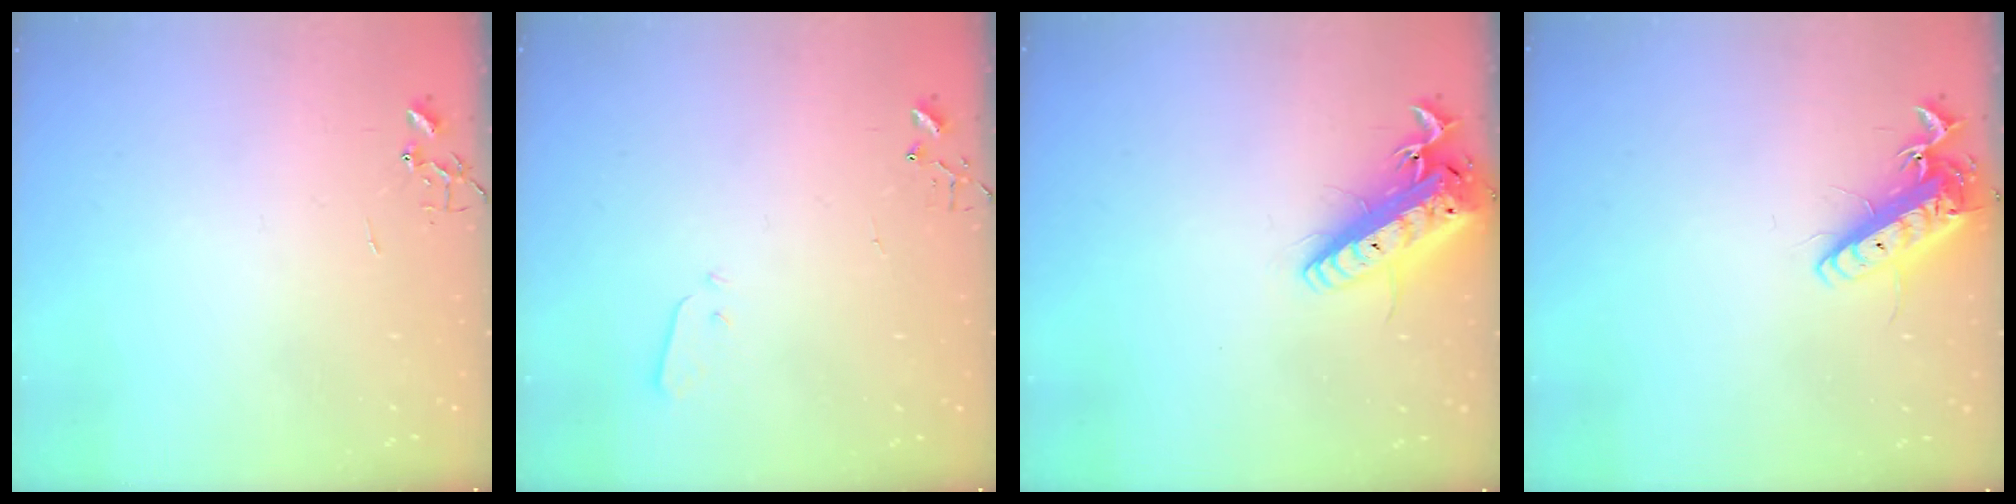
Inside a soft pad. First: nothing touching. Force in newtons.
{"total": 2.2, "press": 2.1, "slide": 0.3}
{"total": 16.9, "press": 16.6, "slide": 3.2}
{"total": 14.0, "press": 13.7, "slide": 2.6}